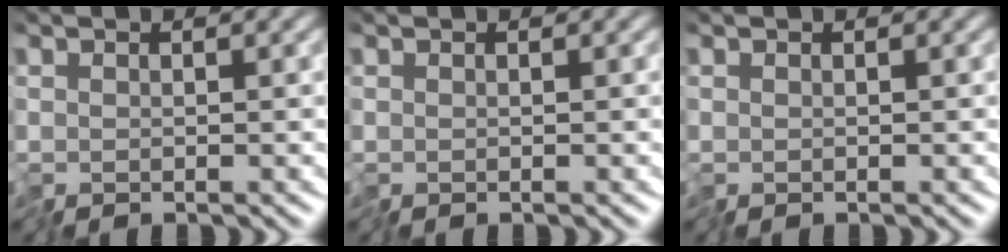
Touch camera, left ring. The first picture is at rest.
{"total": 0.0}
{"total": 0.0}